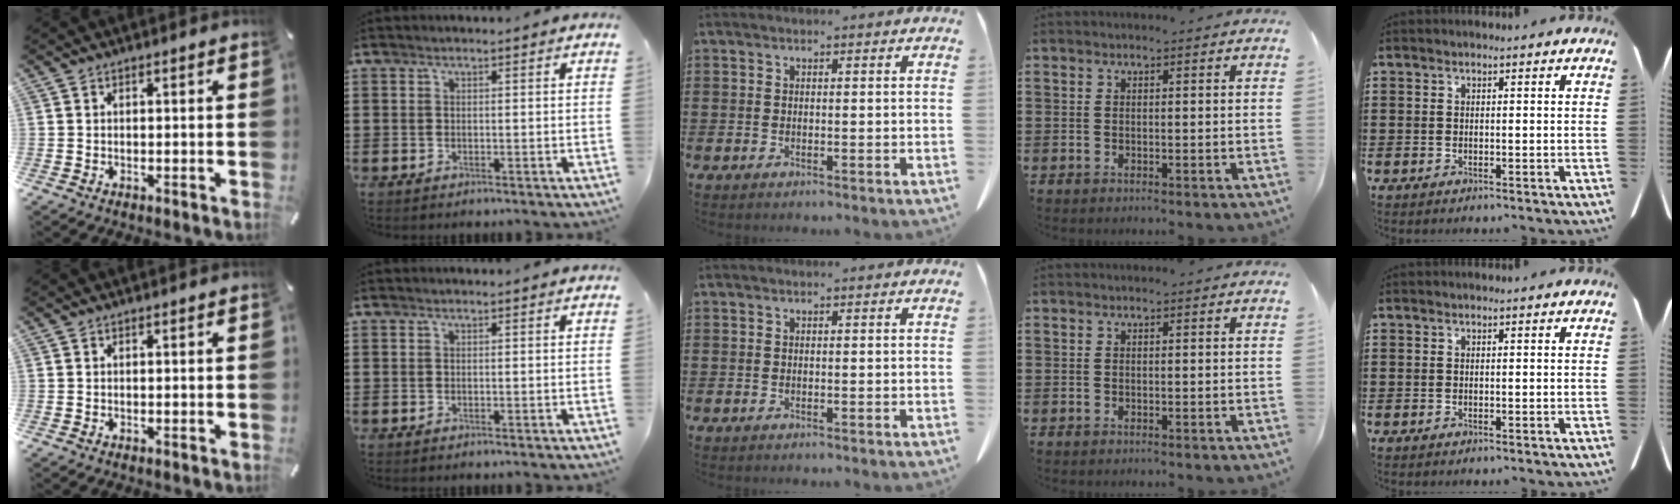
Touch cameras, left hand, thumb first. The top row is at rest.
{}